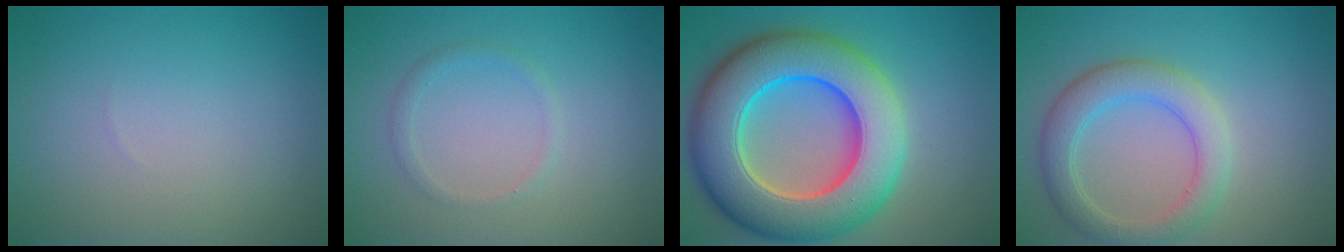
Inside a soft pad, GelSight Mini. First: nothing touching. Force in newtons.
{"total": 1.1, "press": 1.1, "slide": 0.0}
{"total": 13.2, "press": 13.0, "slide": 2.1}
{"total": 4.3, "press": 4.3, "slide": 0.3}